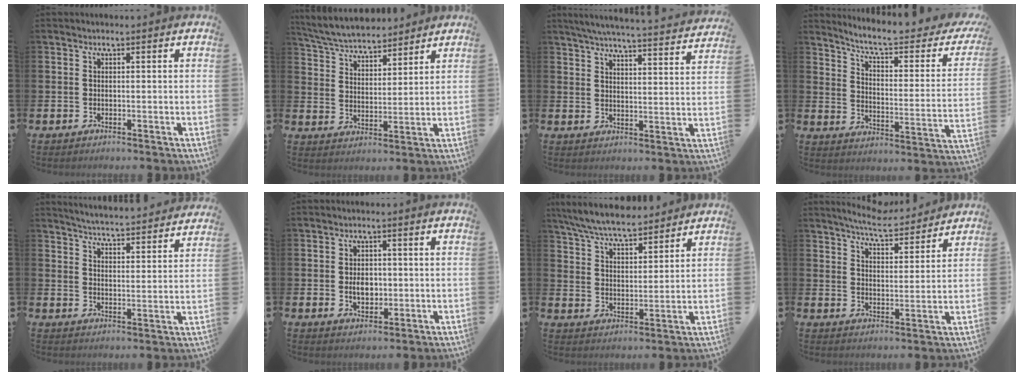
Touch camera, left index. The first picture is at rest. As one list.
[{"total": 5.9, "force": [5.7, 1.4, 1.0], "torque": [-0.050, -0.029, 0.102]}, {"total": 5.8, "force": [5.6, -0.1, 1.4], "torque": [-0.041, -0.040, 0.096]}, {"total": 7.3, "force": [6.0, 1.4, 3.9], "torque": [-0.094, -0.040, 0.093]}, {"total": 5.4, "force": [5.4, 0.0, 0.5], "torque": [-0.023, -0.046, 0.093]}, {"total": 3.5, "force": [-0.1, 2.5, 2.4], "torque": [-0.028, 0.000, -0.010]}, {"total": 7.5, "force": [7.1, 1.3, 2.2], "torque": [-0.074, -0.029, 0.130]}, {"total": 6.7, "force": [6.5, 0.5, 1.7], "torque": [-0.043, -0.039, 0.114]}]